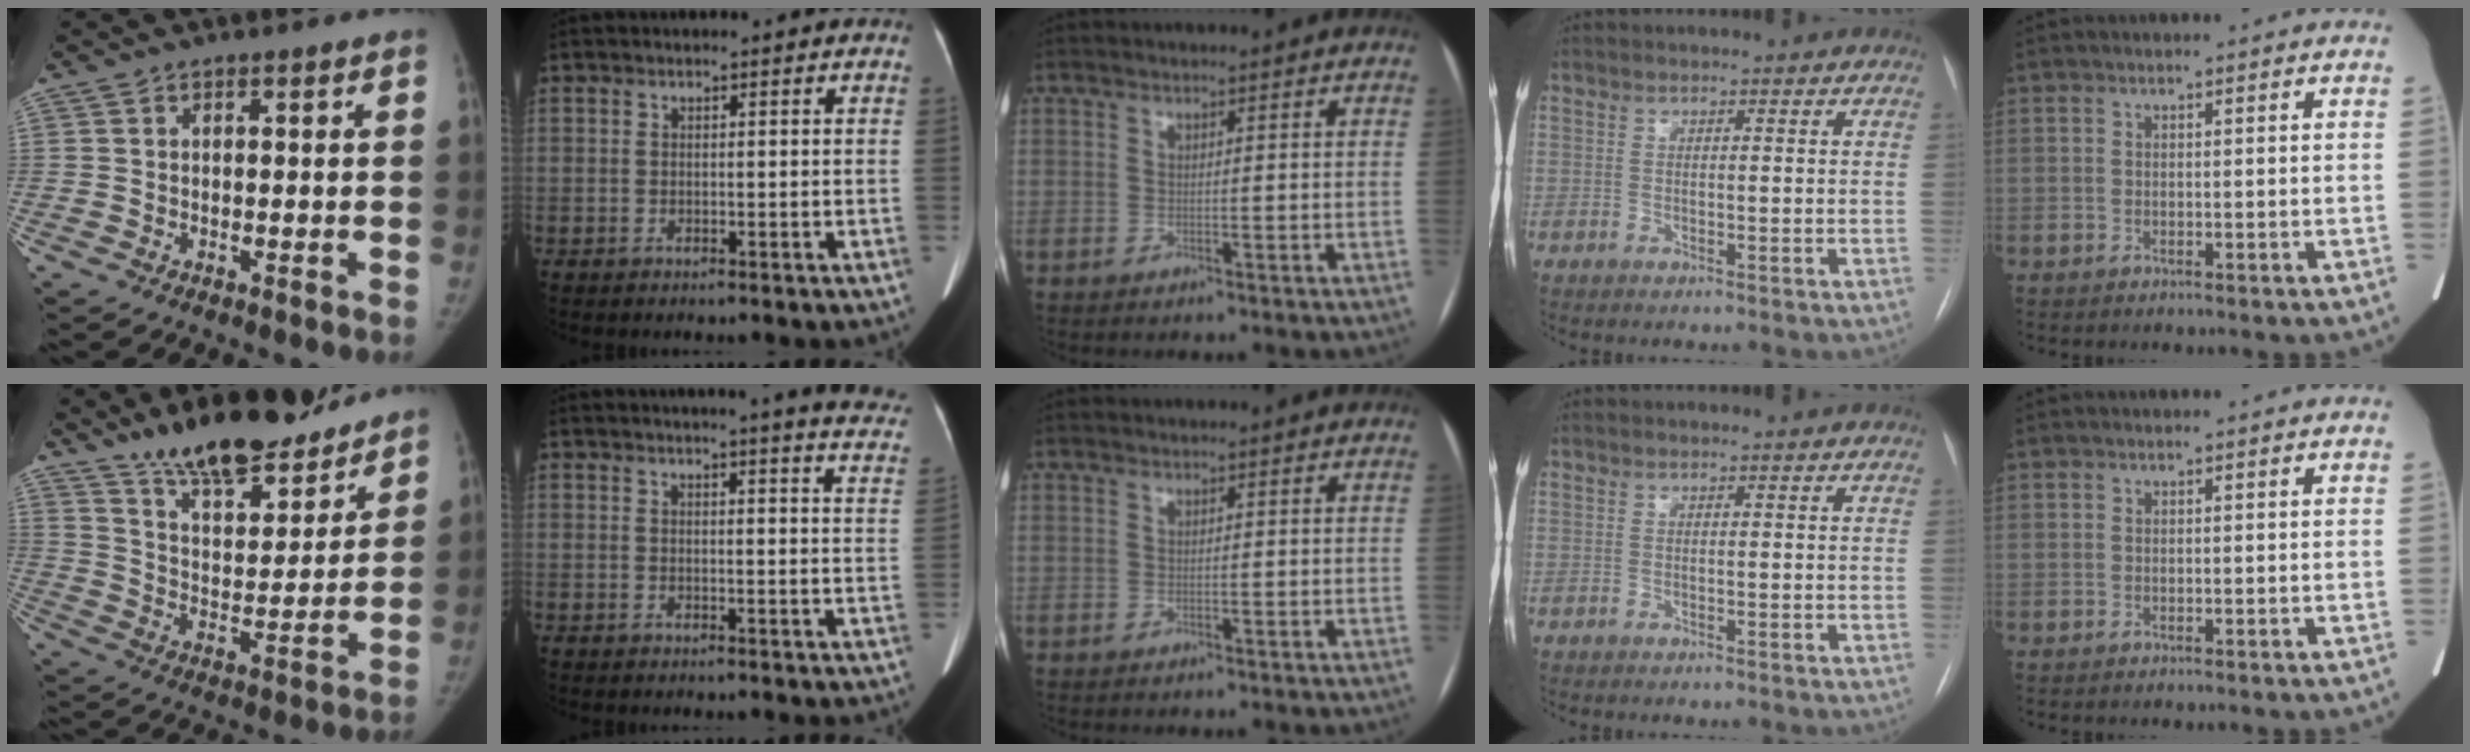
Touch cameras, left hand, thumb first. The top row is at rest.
{"thumb": {"total": 17.4, "force": [14.0, 5.7, 8.5], "torque": [-0.095, -0.086, 0.234]}, "index": {"total": 14.7, "force": [13.5, 0.1, 5.7], "torque": [-0.056, -0.064, 0.132]}}